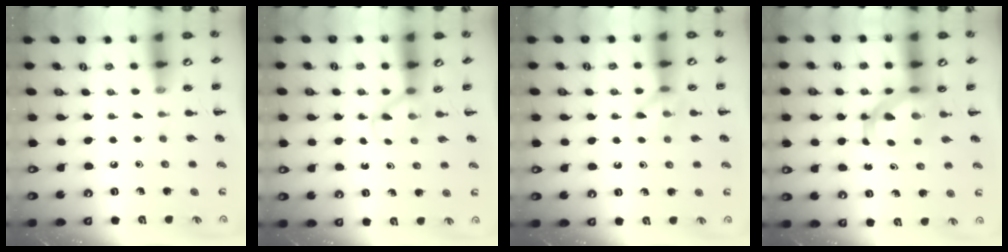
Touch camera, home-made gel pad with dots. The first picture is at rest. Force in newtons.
{"total": 3.6, "press": 3.4, "slide": 1.2}
{"total": 9.3, "press": 9.3, "slide": 0.6}
{"total": 5.3, "press": 5.1, "slide": 1.5}